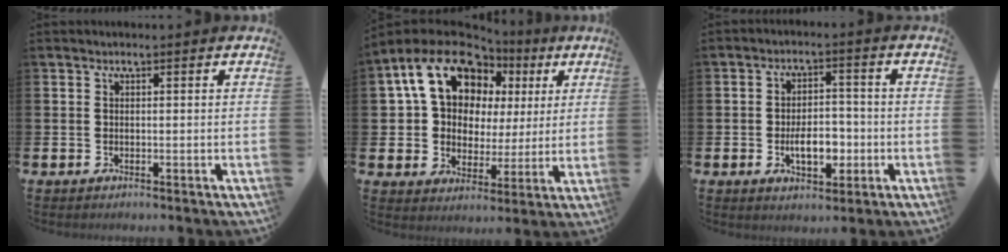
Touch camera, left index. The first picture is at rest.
{"total": 12.9, "force": [7.4, 9.1, 5.5], "torque": [-0.135, -0.039, 0.135]}
{"total": 5.6, "force": [-1.4, 3.3, 4.3], "torque": [-0.053, 0.002, -0.032]}